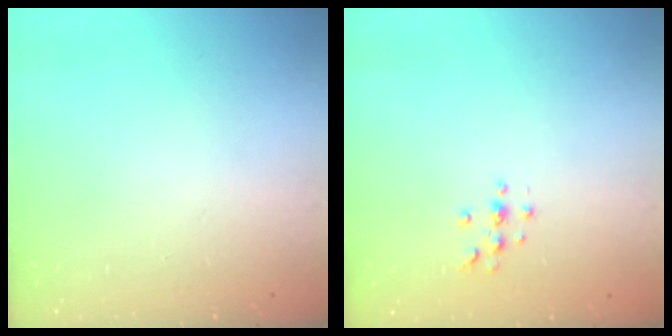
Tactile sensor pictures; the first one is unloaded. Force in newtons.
{"total": 3.4, "press": 3.4, "slide": 0.4}